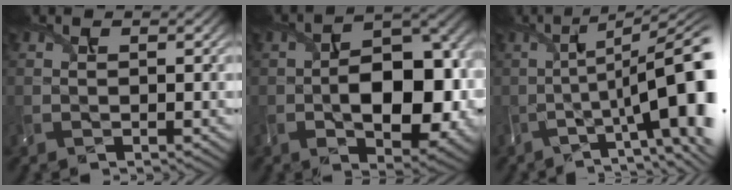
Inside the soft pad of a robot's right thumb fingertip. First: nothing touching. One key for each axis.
{"total": 12.0, "fx": -2.4, "fy": 6.7, "fz": 9.6, "tx": -0.138, "ty": -0.010, "tz": -0.023}
{"total": 14.7, "fx": -2.0, "fy": 4.5, "fz": 13.8, "tx": -0.204, "ty": -0.007, "tz": -0.009}